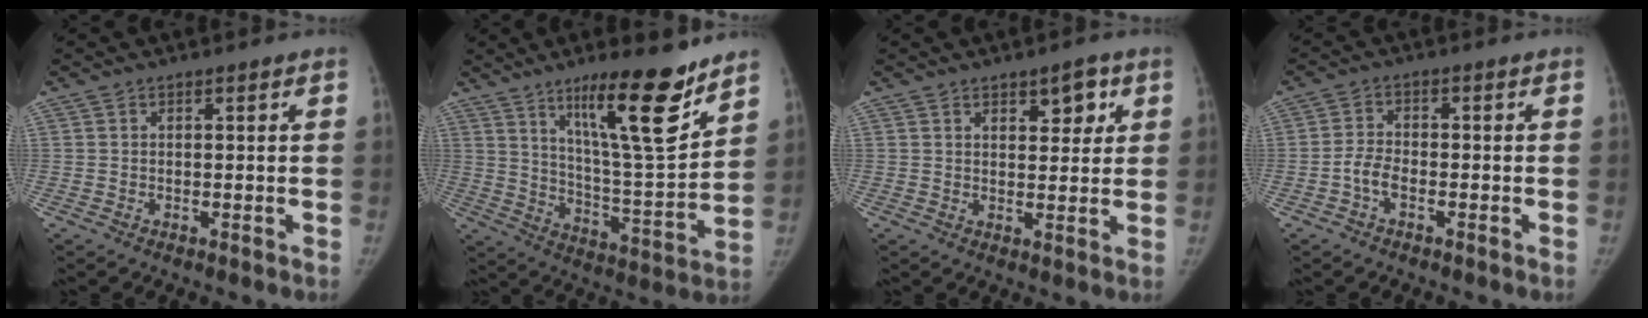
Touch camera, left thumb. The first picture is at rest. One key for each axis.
{"total": 18.6, "fx": 12.3, "fy": 3.4, "fz": 13.6, "tx": -0.185, "ty": -0.084, "tz": 0.204}
{"total": 3.7, "fx": 1.7, "fy": 1.7, "fz": 2.9, "tx": -0.024, "ty": -0.004, "tz": 0.021}
{"total": 3.2, "fx": -1.5, "fy": 1.7, "fz": 2.3, "tx": -0.047, "ty": 0.017, "tz": -0.033}